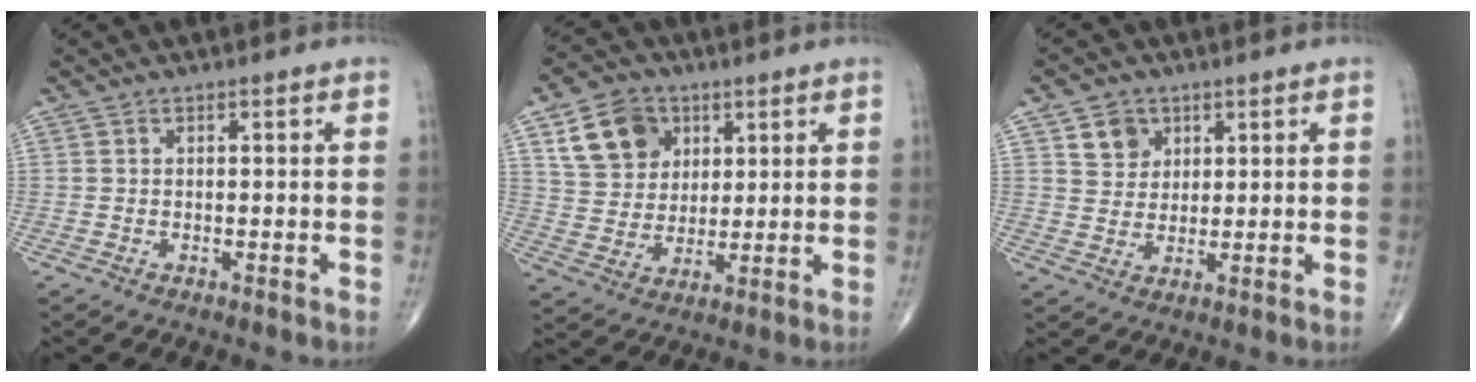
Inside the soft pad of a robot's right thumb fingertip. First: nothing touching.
{"total": 11.4, "force": [5.0, 8.9, 5.2], "torque": [-0.067, -0.011, 0.096]}
{"total": 5.3, "force": [2.6, 4.3, 1.6], "torque": [-0.007, -0.014, 0.048]}